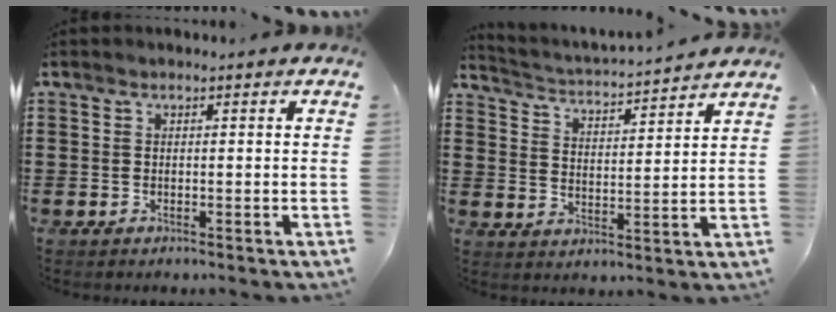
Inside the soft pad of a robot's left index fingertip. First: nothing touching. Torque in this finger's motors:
{"motor_torque": [2.14, 0.00, 0.01, -0.01]}